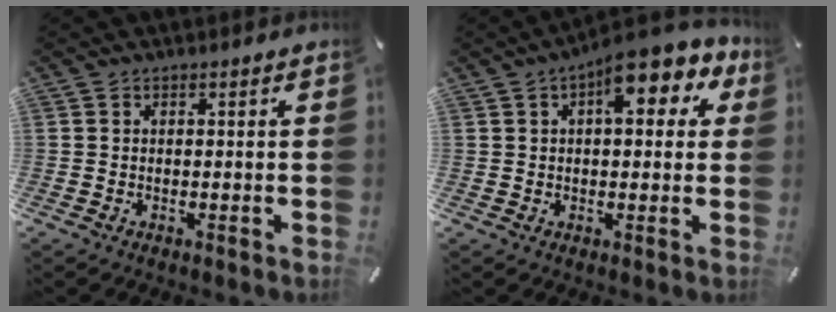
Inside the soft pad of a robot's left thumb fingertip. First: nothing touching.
{"total": 10.3, "force": [5.1, 5.0, 7.4], "torque": [-0.090, -0.019, 0.079]}